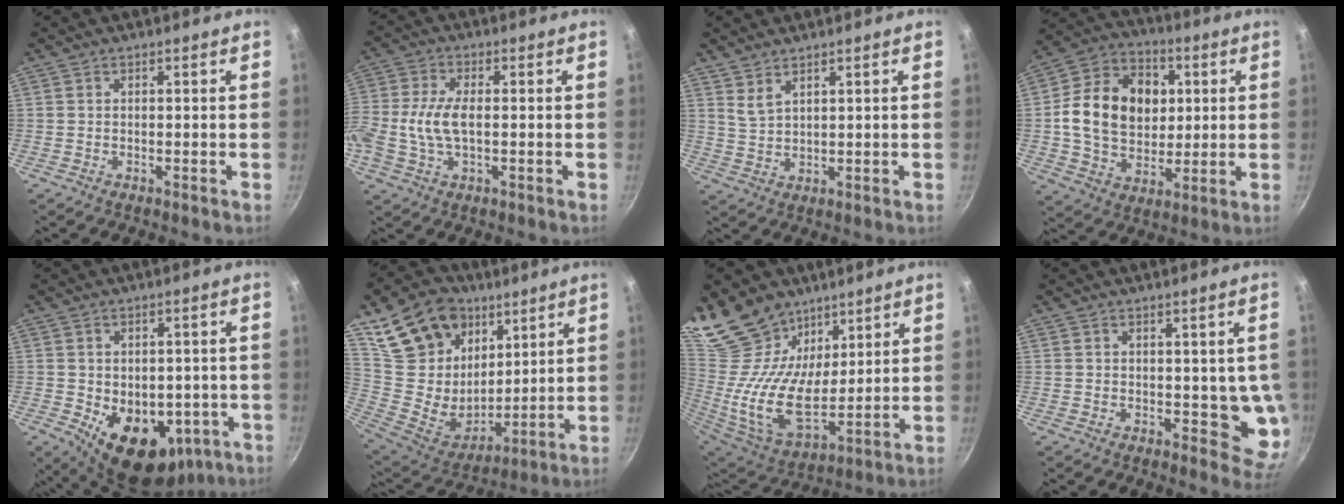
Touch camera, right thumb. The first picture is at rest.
{"total": 8.3, "force": [-0.6, 4.5, 7.0], "torque": [-0.152, 0.013, -0.020]}
{"total": 3.4, "force": [2.6, 1.3, 1.8], "torque": [-0.035, -0.018, 0.055]}
{"total": 18.3, "force": [2.4, 14.1, 11.4], "torque": [-0.171, 0.013, 0.036]}
{"total": 15.0, "force": [-4.2, 10.3, 10.1], "torque": [-0.112, -0.005, -0.035]}
{"total": 23.8, "force": [12.8, 16.3, 11.6], "torque": [-0.185, -0.071, 0.246]}
{"total": 23.0, "force": [15.0, 13.2, 11.4], "torque": [-0.222, -0.079, 0.294]}
{"total": 6.9, "force": [0.5, 3.8, 5.8], "torque": [-0.042, -0.012, 0.012]}